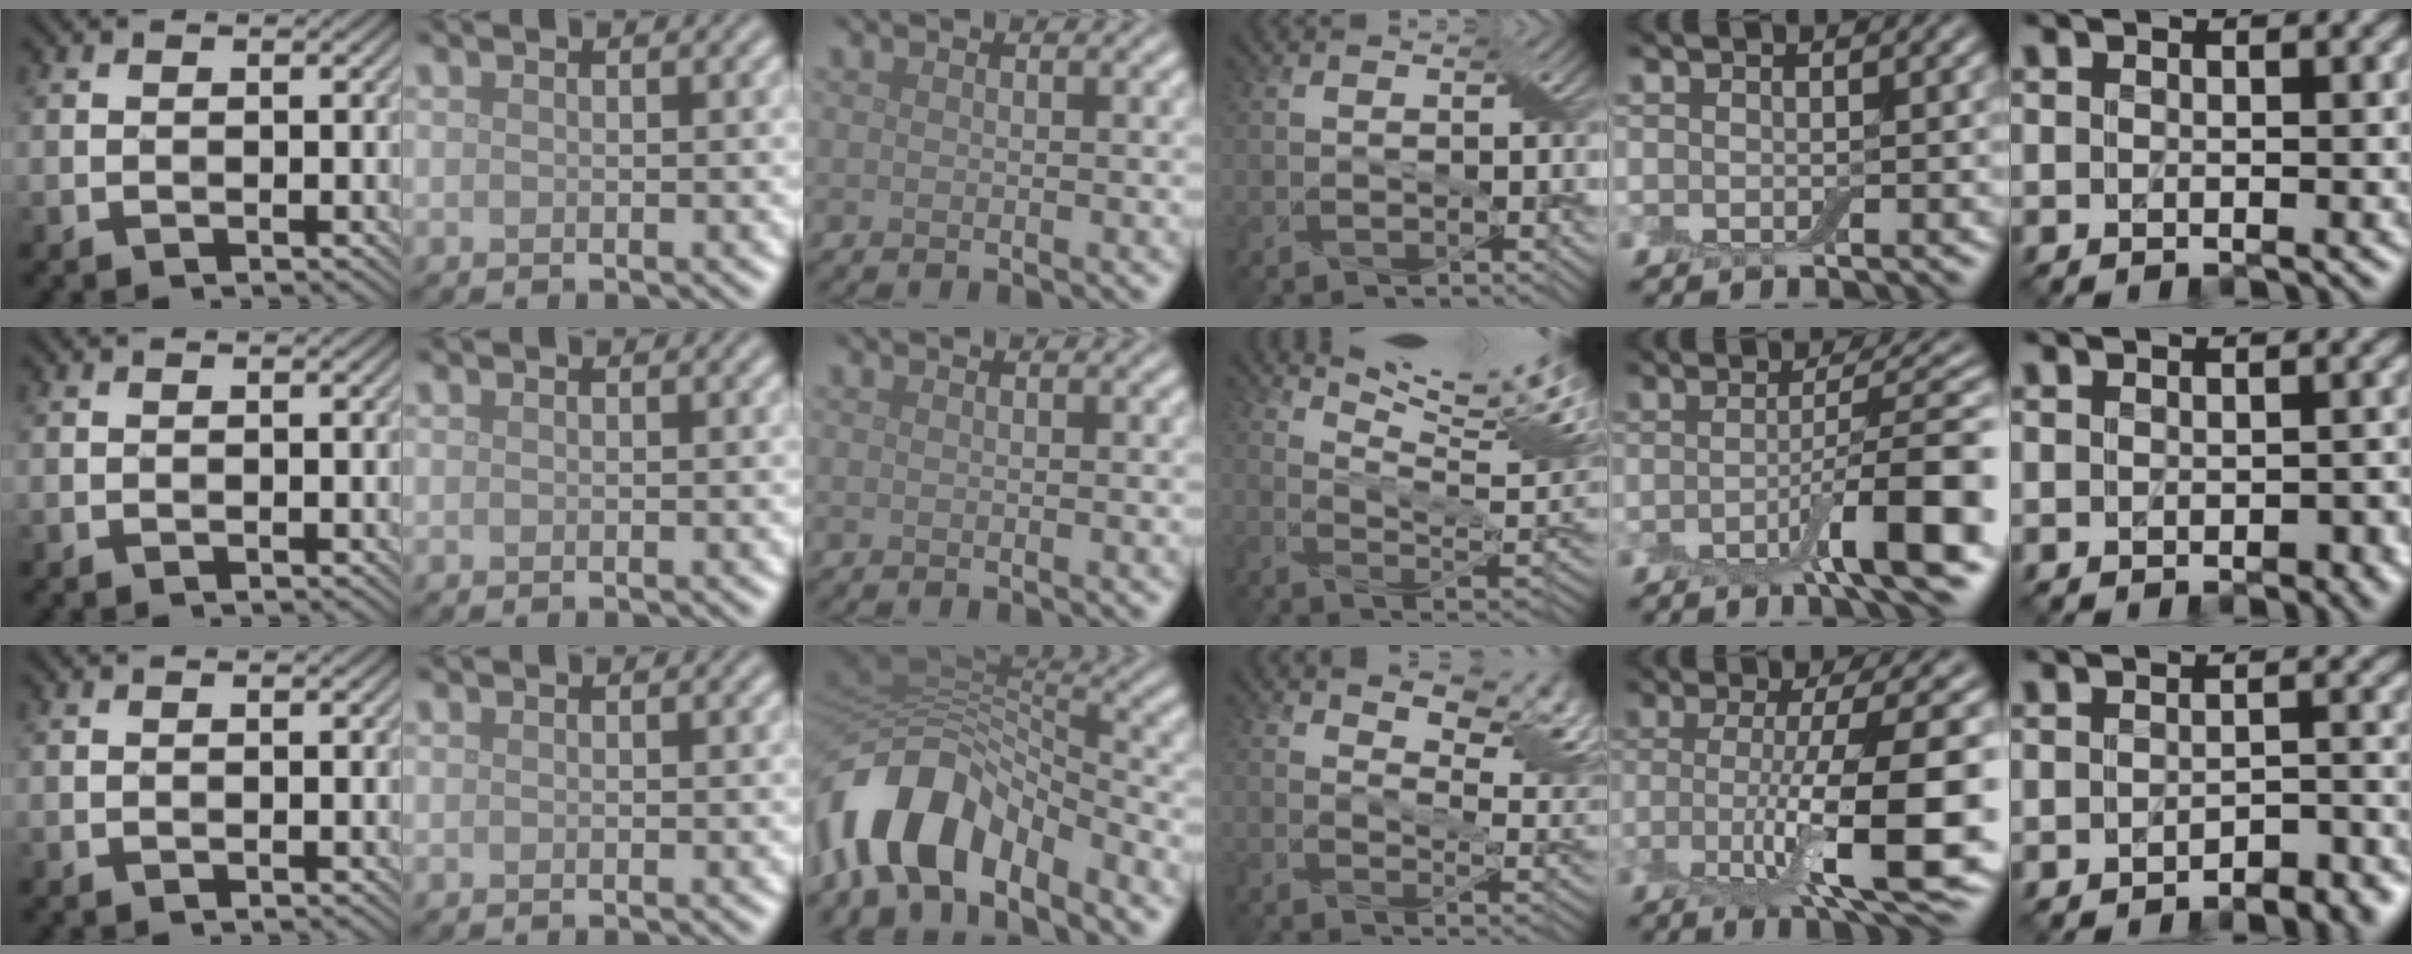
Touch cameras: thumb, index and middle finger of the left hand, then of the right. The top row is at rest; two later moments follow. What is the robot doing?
{"motion": "wrap", "object": "cling film"}